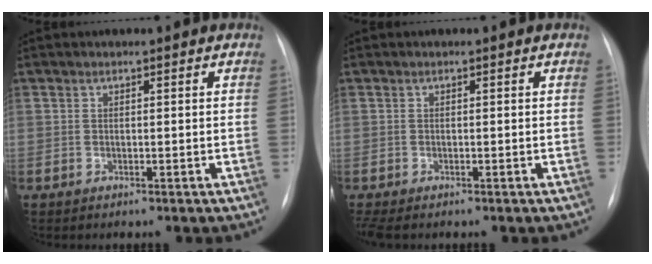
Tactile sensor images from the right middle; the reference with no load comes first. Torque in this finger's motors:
{"motor_torque": [0.50, -0.25, 0.00, 0.03]}